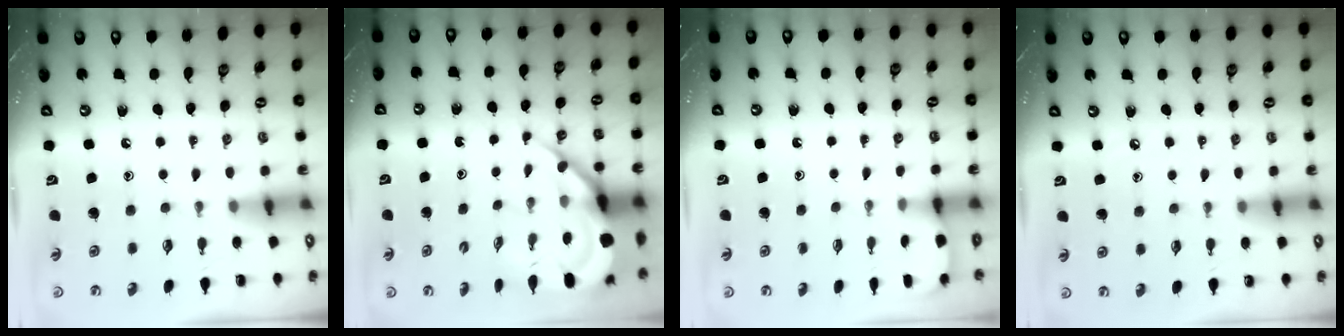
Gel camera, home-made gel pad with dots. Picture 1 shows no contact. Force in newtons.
{"total": 9.7, "press": 9.6, "slide": 1.2}
{"total": 1.3, "press": 1.3, "slide": 0.1}
{"total": 2.4, "press": 2.4, "slide": 0.3}